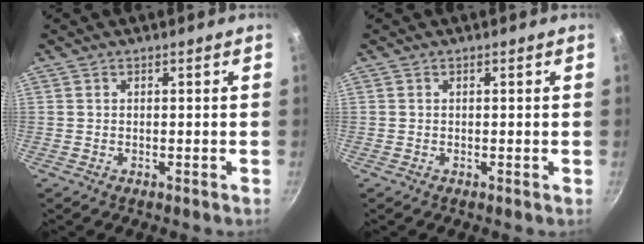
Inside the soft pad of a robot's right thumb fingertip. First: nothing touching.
{"total": 0.0}